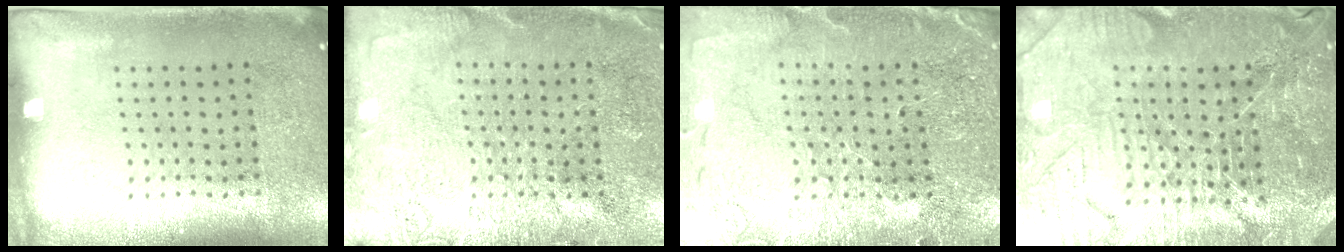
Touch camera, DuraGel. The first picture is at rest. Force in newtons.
{"total": 2.8, "press": 2.7, "slide": 0.5}
{"total": 1.0, "press": 1.0, "slide": 0.2}
{"total": 5.3, "press": 5.0, "slide": 1.8}